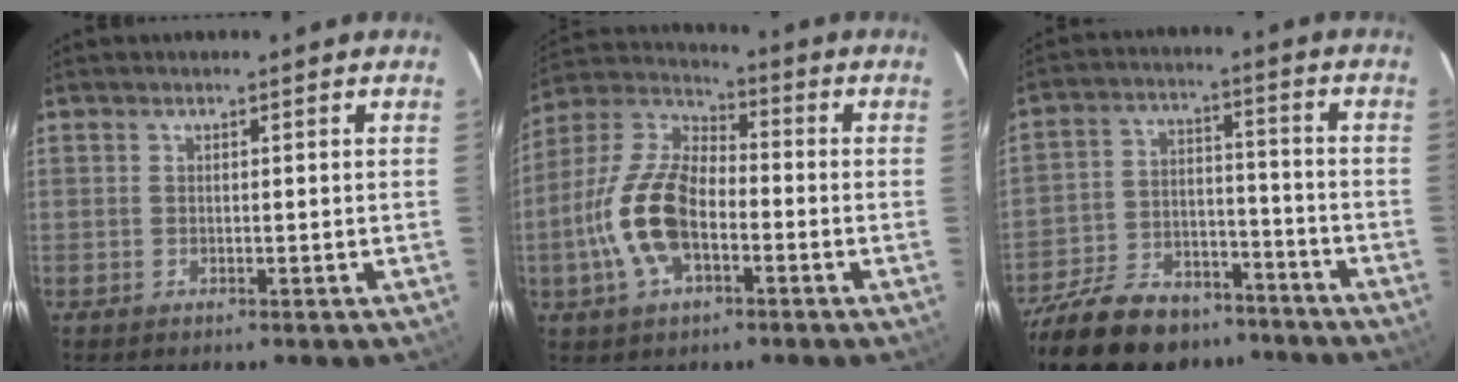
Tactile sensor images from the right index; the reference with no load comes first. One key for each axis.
{"total": 14.5, "fx": -4.3, "fy": 7.3, "fz": 11.8, "tx": -0.258, "ty": 0.007, "tz": -0.084}
{"total": 22.8, "fx": -17.8, "fy": 10.4, "fz": 9.6, "tx": -0.221, "ty": 0.010, "tz": -0.271}